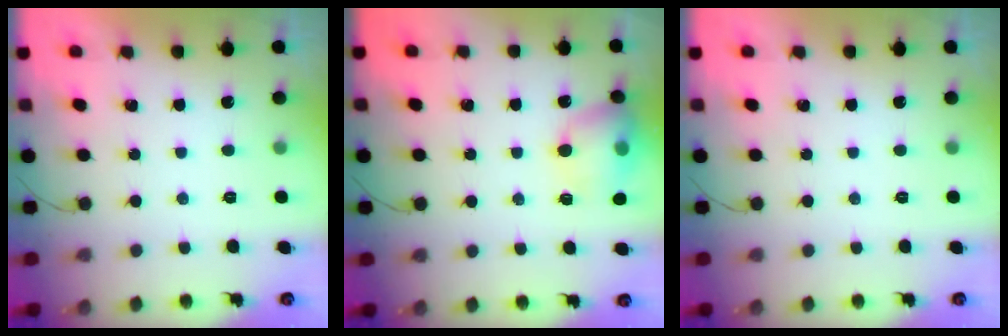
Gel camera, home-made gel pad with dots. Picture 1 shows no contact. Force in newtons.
{"total": 13.0, "press": 12.9, "slide": 2.0}
{"total": 0.0}